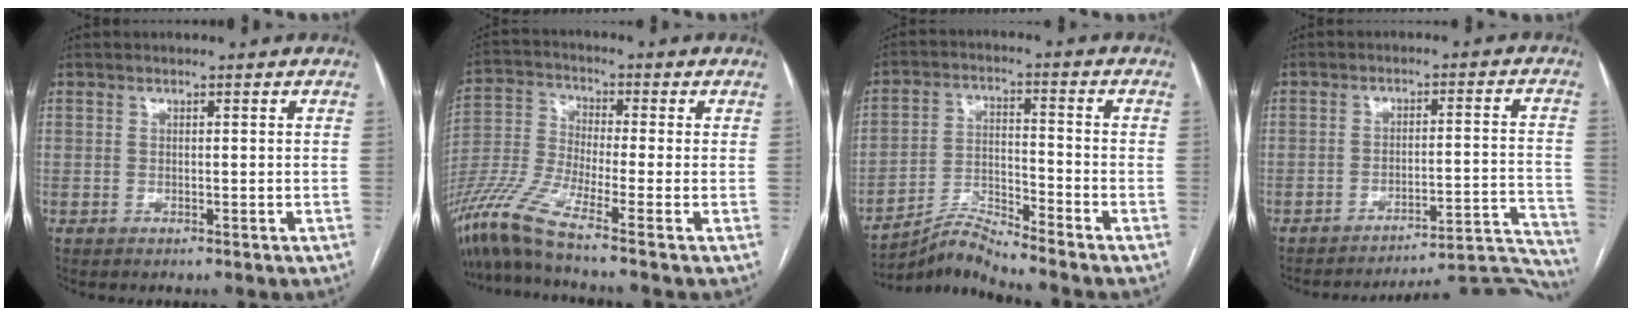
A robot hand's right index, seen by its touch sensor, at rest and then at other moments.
{"total": 10.7, "force": [-8.3, -2.1, 6.4], "torque": [-0.150, -0.020, -0.164]}
{"total": 7.2, "force": [-6.9, -1.9, 1.3], "torque": [-0.038, 0.003, -0.125]}
{"total": 19.0, "force": [-18.9, -0.5, 2.3], "torque": [0.027, 0.027, -0.231]}